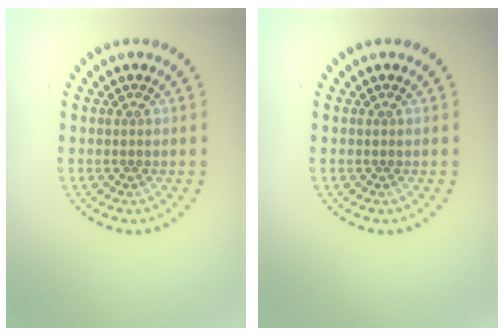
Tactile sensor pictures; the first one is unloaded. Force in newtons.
{"total": 0.0}